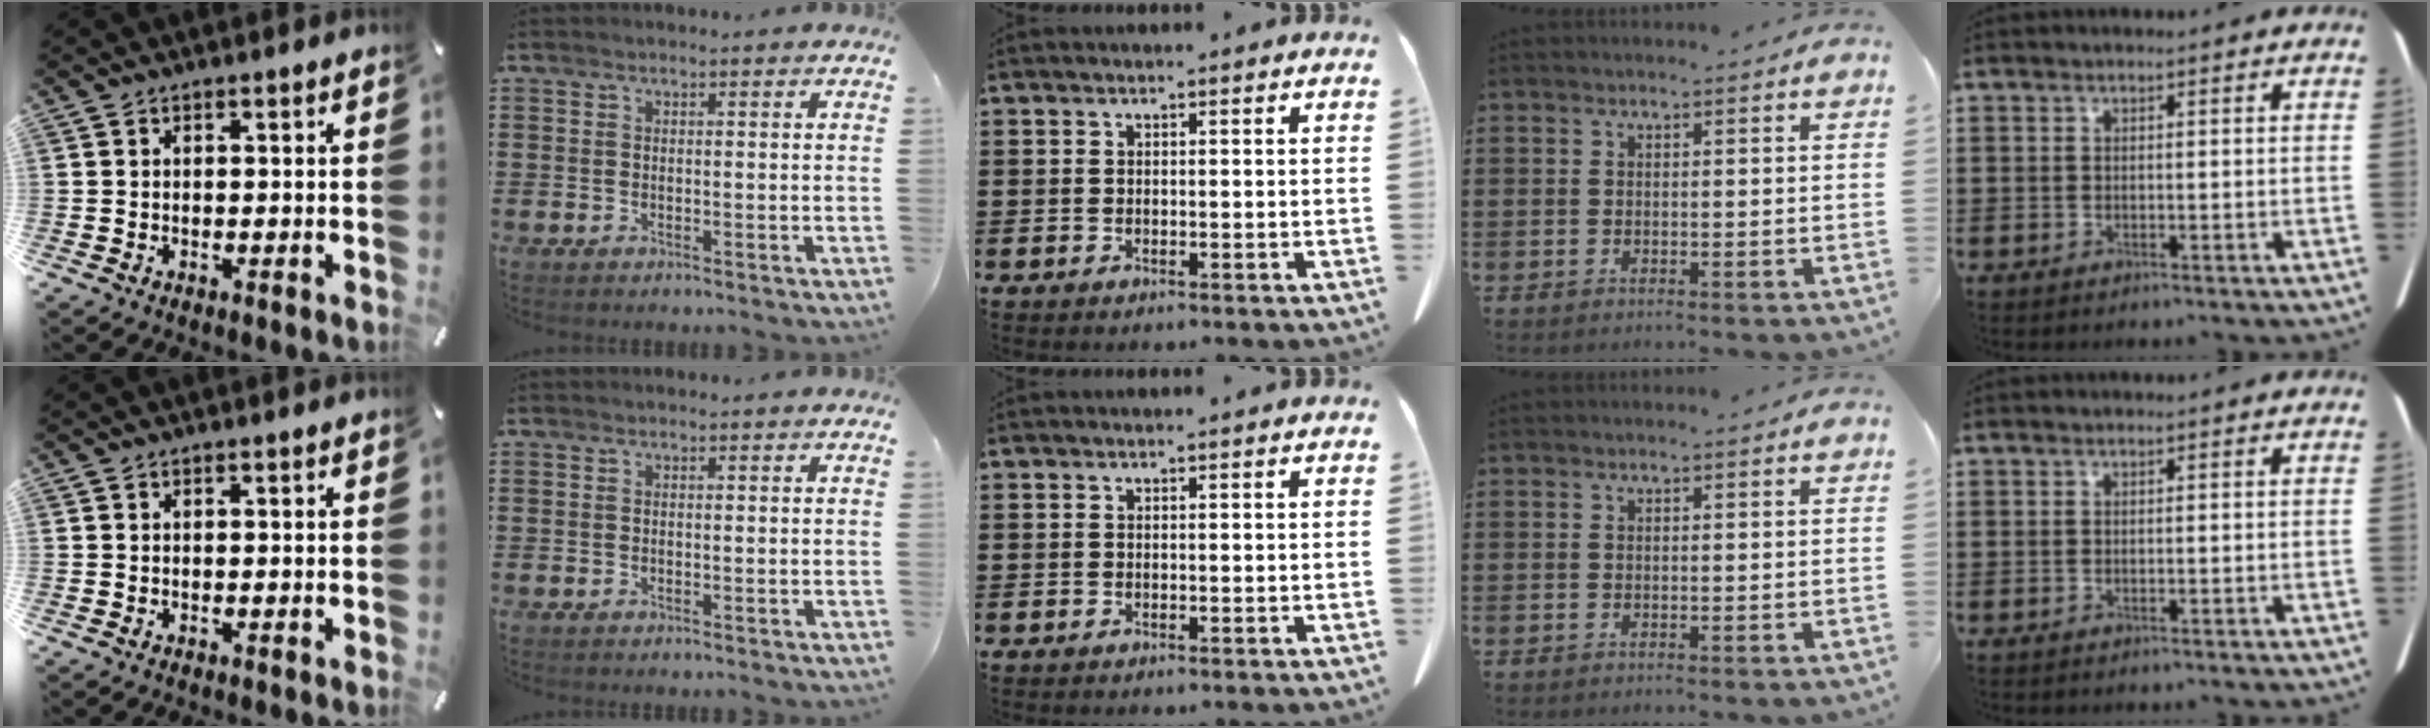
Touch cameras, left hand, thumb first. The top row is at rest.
{}